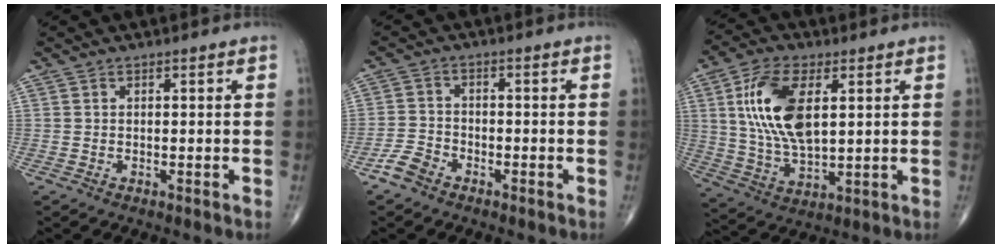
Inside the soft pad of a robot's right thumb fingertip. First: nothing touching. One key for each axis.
{"total": 3.8, "fx": -2.8, "fy": 2.2, "fz": 1.4, "tx": -0.027, "ty": 0.016, "tz": -0.058}
{"total": 15.0, "fx": 3.8, "fy": 7.3, "fz": 12.6, "tx": -0.239, "ty": -0.011, "tz": 0.076}